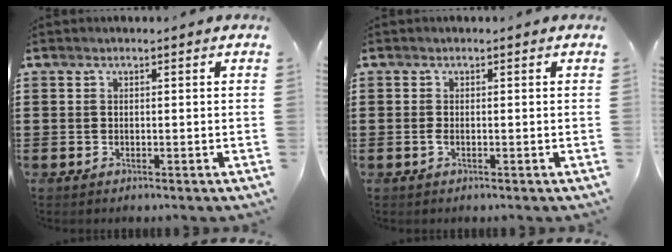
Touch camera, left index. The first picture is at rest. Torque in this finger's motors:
{"motor_torque": [0.20, 0.15, 0.08, 0.03]}